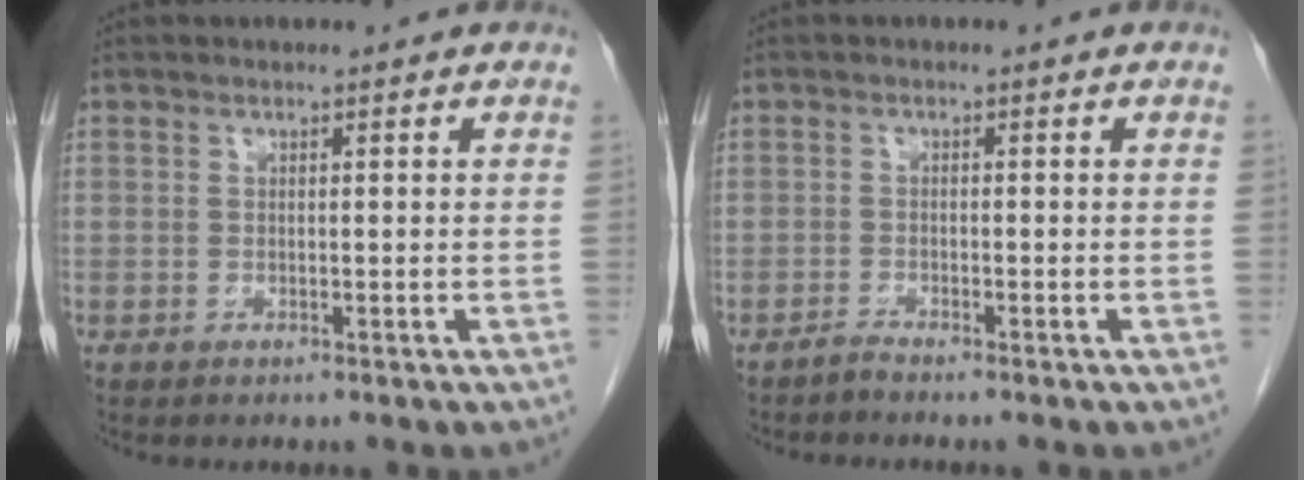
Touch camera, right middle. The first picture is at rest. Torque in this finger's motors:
{"motor_torque": [0.02, 0.21, -0.01, -0.01]}